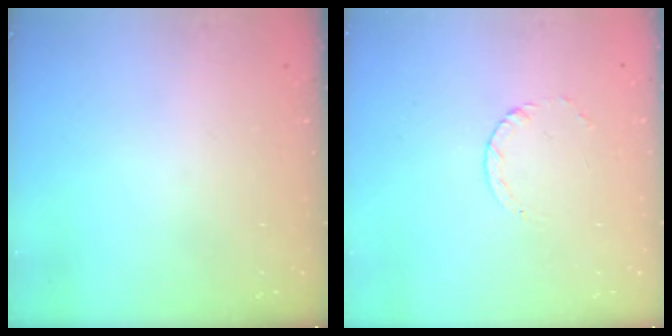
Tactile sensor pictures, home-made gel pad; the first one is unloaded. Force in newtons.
{"total": 2.4, "press": 2.4, "slide": 0.3}